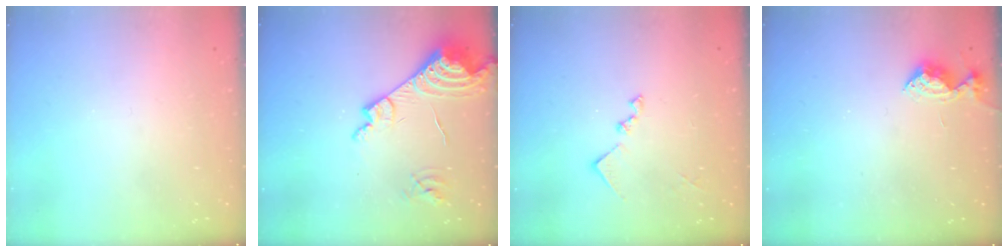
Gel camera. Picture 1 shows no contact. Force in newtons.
{"total": 15.7, "press": 15.5, "slide": 2.0}
{"total": 9.5, "press": 9.5, "slide": 0.5}
{"total": 6.7, "press": 6.6, "slide": 0.7}